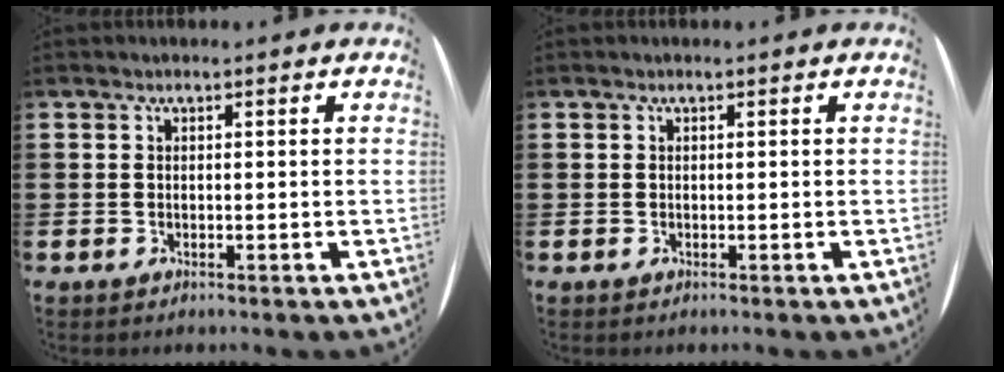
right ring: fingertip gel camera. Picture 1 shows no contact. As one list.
[{"total": 0.0}]